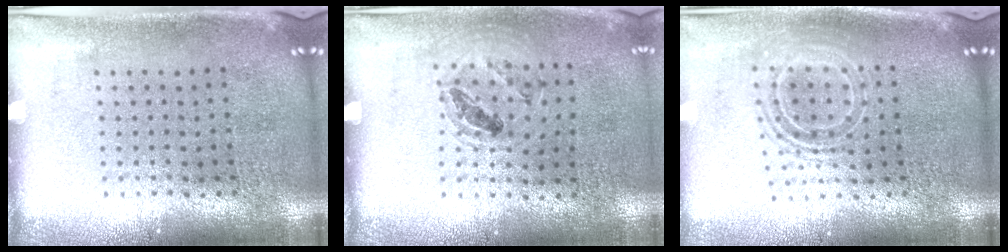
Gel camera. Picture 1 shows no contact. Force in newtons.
{"total": 0.9, "press": 0.9, "slide": 0.1}
{"total": 1.8, "press": 1.3, "slide": 1.1}